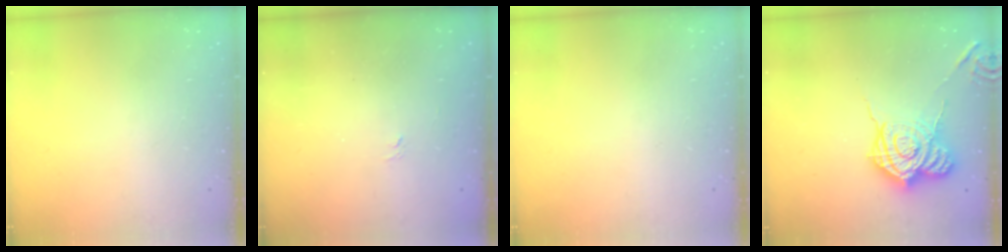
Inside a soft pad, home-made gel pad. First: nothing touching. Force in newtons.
{"total": 1.5, "press": 1.1, "slide": 1.0}
{"total": 0.0}
{"total": 14.1, "press": 14.1, "slide": 1.1}